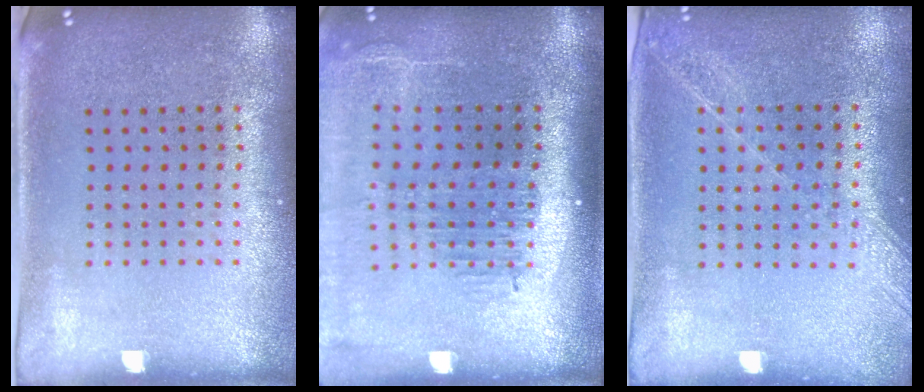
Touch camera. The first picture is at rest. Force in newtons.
{"total": 2.4, "press": 1.9, "slide": 1.4}
{"total": 1.3, "press": 1.3, "slide": 0.4}